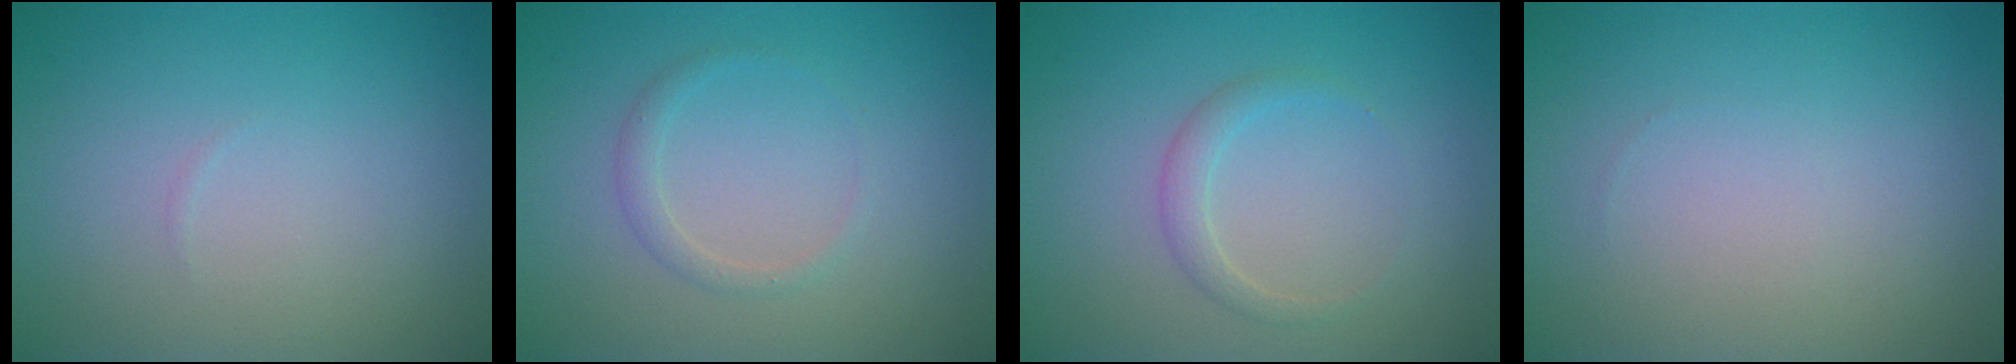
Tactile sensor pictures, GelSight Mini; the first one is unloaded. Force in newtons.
{"total": 1.2, "press": 1.2, "slide": 0.0}
{"total": 1.4, "press": 1.4, "slide": 0.1}
{"total": 0.0}